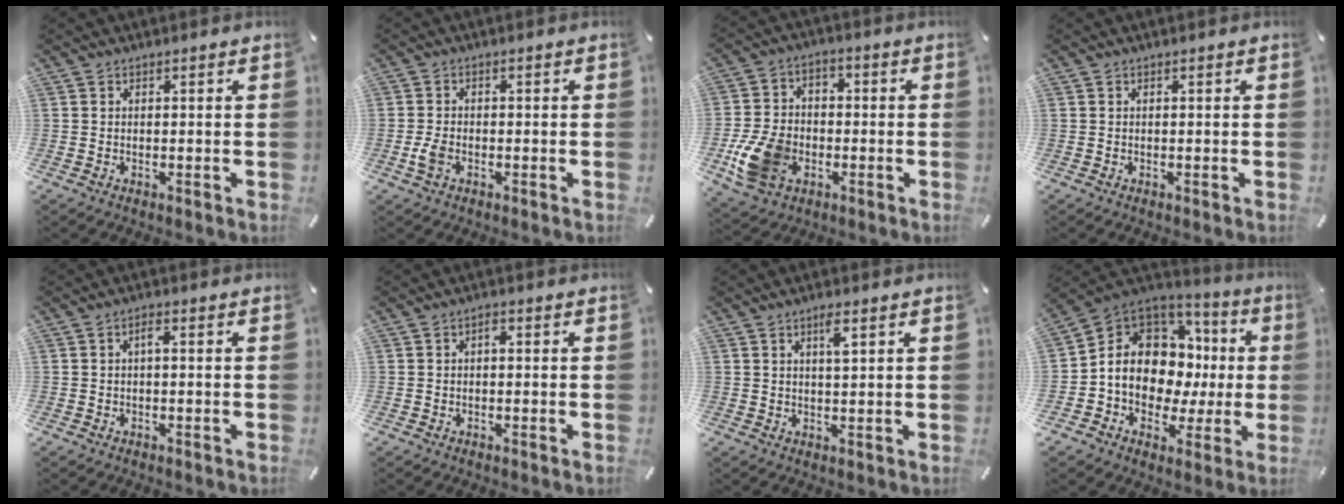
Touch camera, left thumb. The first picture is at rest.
{"total": 3.4, "force": [-1.2, 2.0, 2.4], "torque": [-0.062, -0.002, -0.025]}
{"total": 13.4, "force": [-4.4, 10.2, 7.5], "torque": [-0.151, 0.033, -0.074]}
{"total": 0.0}
{"total": 1.7, "force": [-0.1, 0.5, 1.6], "torque": [-0.033, 0.008, -0.005]}
{"total": 1.2, "force": [-0.2, 0.6, 0.9], "torque": [-0.020, 0.006, -0.007]}
{"total": 3.0, "force": [1.5, 0.5, 2.6], "torque": [-0.047, 0.000, 0.021]}
{"total": 12.4, "force": [0.5, 10.4, 6.7], "torque": [-0.113, -0.026, 0.013]}